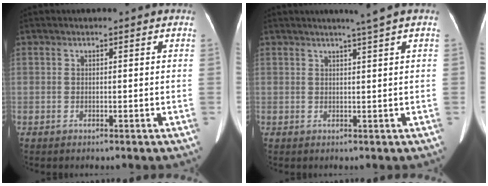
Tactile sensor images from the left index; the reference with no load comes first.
{"total": 2.3, "force": [1.6, -1.0, 1.3], "torque": [-0.019, -0.005, 0.030]}